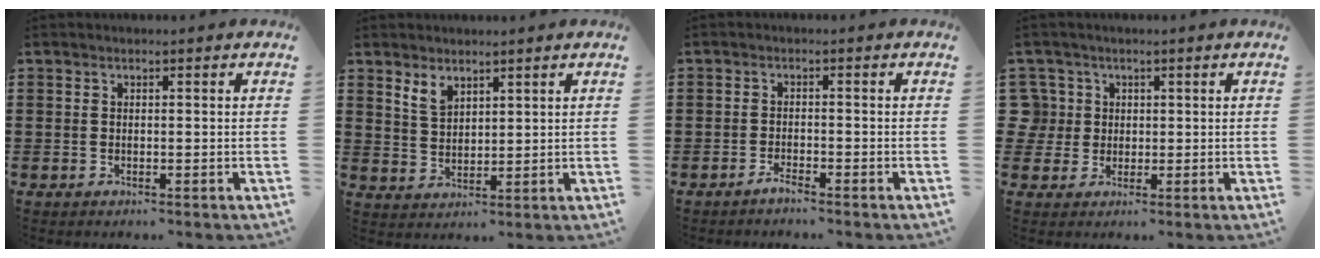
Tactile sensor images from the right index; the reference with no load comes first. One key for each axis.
{"total": 3.4, "fx": 2.6, "fy": 1.8, "fz": 1.4, "tx": -0.035, "ty": 0.004, "tz": 0.049}
{"total": 1.5, "fx": -1.4, "fy": 0.1, "fz": 0.6, "tx": -0.013, "ty": -0.001, "tz": -0.026}
{"total": 4.2, "fx": 0.6, "fy": 4.1, "fz": 0.5, "tx": -0.037, "ty": 0.011, "tz": 0.008}